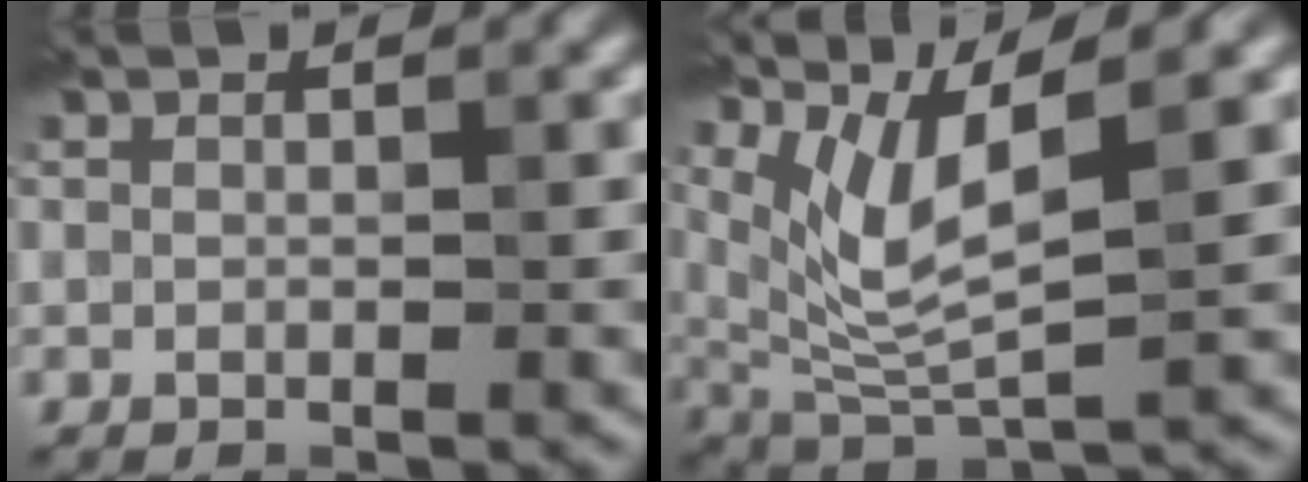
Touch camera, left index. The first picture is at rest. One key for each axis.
{"total": 6.4, "fx": 3.1, "fy": 1.6, "fz": 5.3, "tx": -0.119, "ty": -0.009, "tz": 0.068}